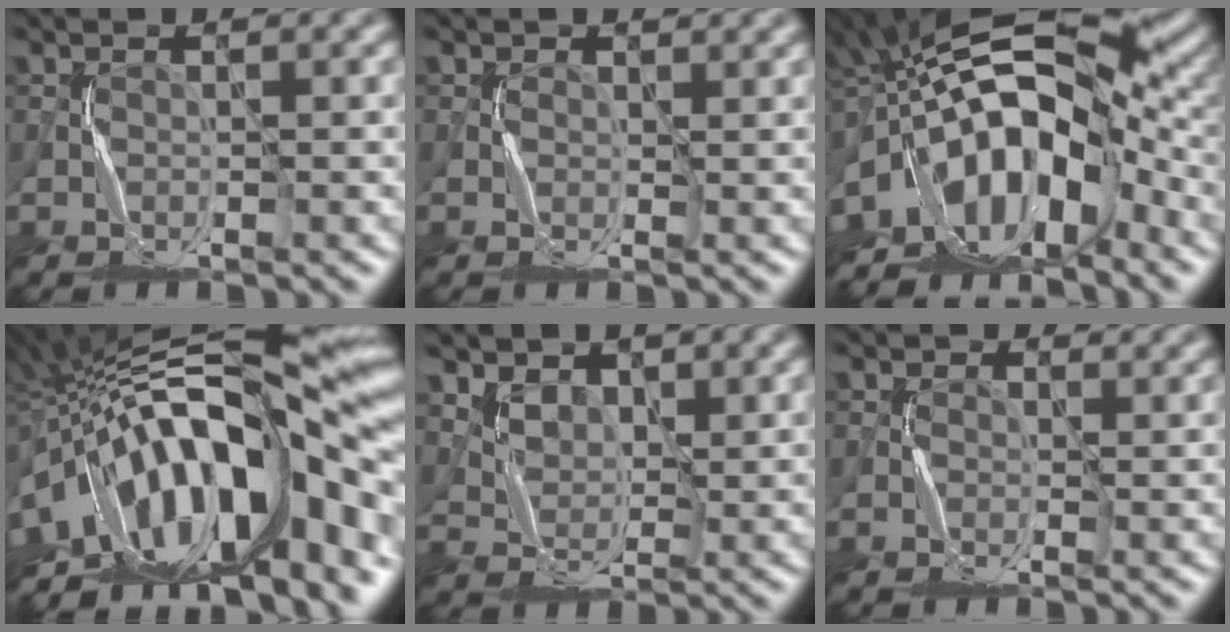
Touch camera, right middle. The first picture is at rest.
{"total": 1.2, "force": [0.9, 0.7, 0.5], "torque": [-0.008, -0.002, 0.013]}
{"total": 13.8, "force": [-4.6, 7.4, 10.7], "torque": [-0.153, 0.014, -0.092]}
{"total": 19.6, "force": [-3.9, 8.3, 17.3], "torque": [-0.260, 0.018, -0.092]}
{"total": 3.5, "force": [2.1, 2.4, 1.4], "torque": [-0.036, -0.025, 0.049]}
{"total": 1.6, "force": [0.9, 1.1, 0.6], "torque": [-0.007, -0.004, 0.009]}